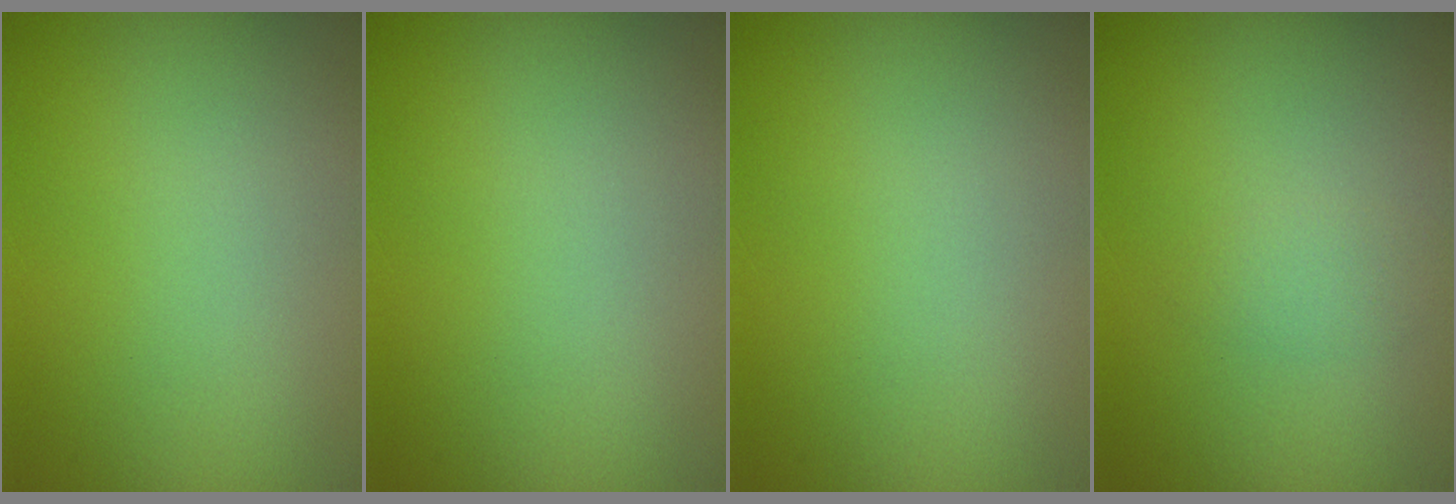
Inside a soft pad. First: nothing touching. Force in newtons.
{"total": 0.0}
{"total": 0.0}
{"total": 1.4, "press": 1.4, "slide": 0.0}